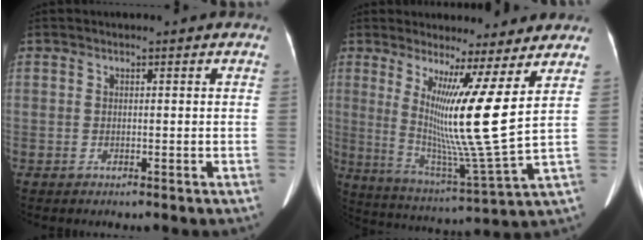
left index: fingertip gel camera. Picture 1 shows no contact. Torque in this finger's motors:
{"motor_torque": [1.49, -0.63, 0.30, 0.09]}